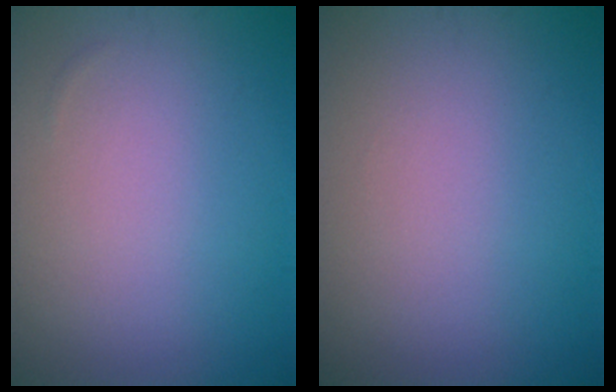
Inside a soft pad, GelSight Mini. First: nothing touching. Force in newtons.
{"total": 0.0}